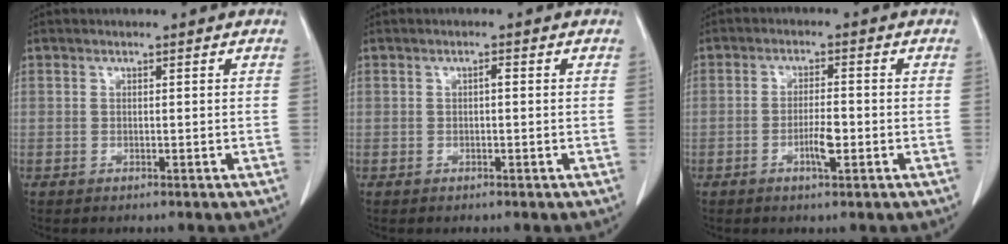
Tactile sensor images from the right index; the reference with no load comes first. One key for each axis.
{"total": 0.8, "fx": 0.0, "fy": 0.2, "fz": 0.7, "tx": -0.012, "ty": 0.002, "tz": 0.000}
{"total": 3.6, "fx": -1.2, "fy": 0.6, "fz": 3.3, "tx": -0.057, "ty": 0.001, "tz": -0.017}